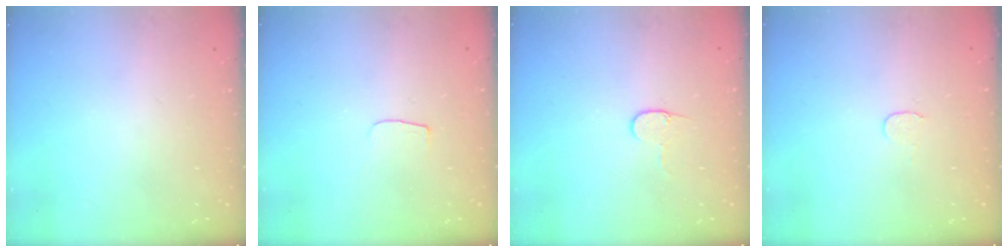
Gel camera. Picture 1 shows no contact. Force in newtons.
{"total": 3.0, "press": 3.0, "slide": 0.3}
{"total": 4.3, "press": 4.3, "slide": 0.4}
{"total": 3.8, "press": 3.8, "slide": 0.3}